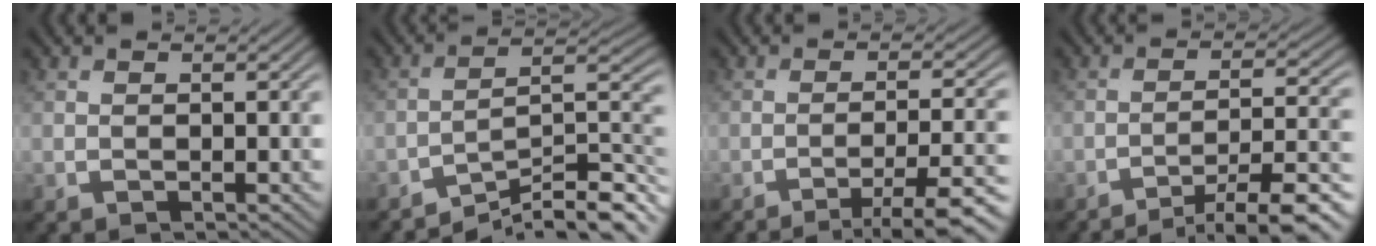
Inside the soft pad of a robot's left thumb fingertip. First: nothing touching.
{"total": 10.8, "force": [-8.4, 1.8, 6.5], "torque": [-0.092, 0.011, -0.146]}
{"total": 8.5, "force": [-5.3, 1.2, 6.5], "torque": [-0.103, 0.009, -0.078]}
{"total": 11.6, "force": [-8.4, 2.2, 7.6], "torque": [-0.120, 0.003, -0.119]}